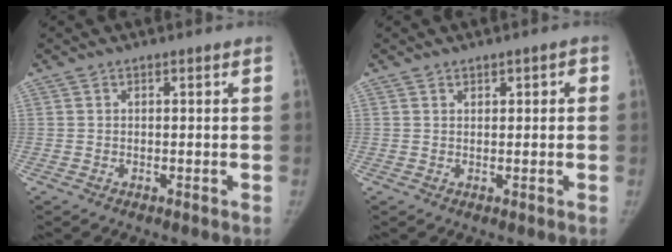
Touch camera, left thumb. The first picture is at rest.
{"total": 1.7, "force": [0.7, 1.1, 1.2], "torque": [-0.005, 0.001, 0.009]}